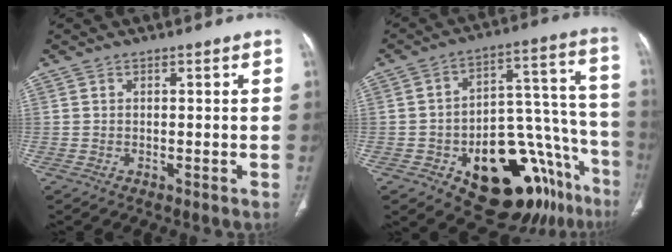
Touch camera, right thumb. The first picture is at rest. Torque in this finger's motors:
{"motor_torque": [4.73, 0.27, 1.06, -1.41, 0.08]}